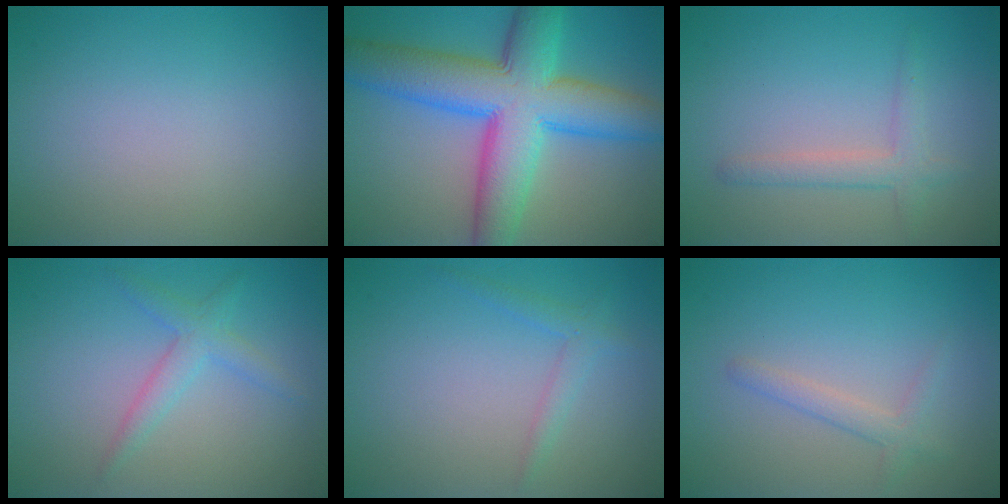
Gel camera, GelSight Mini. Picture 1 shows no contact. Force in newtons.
{"total": 11.6, "press": 11.6, "slide": 0.1}
{"total": 2.1, "press": 2.1, "slide": 0.1}
{"total": 2.2, "press": 2.2, "slide": 0.1}
{"total": 1.5, "press": 1.5, "slide": 0.1}
{"total": 1.7, "press": 1.7, "slide": 0.1}